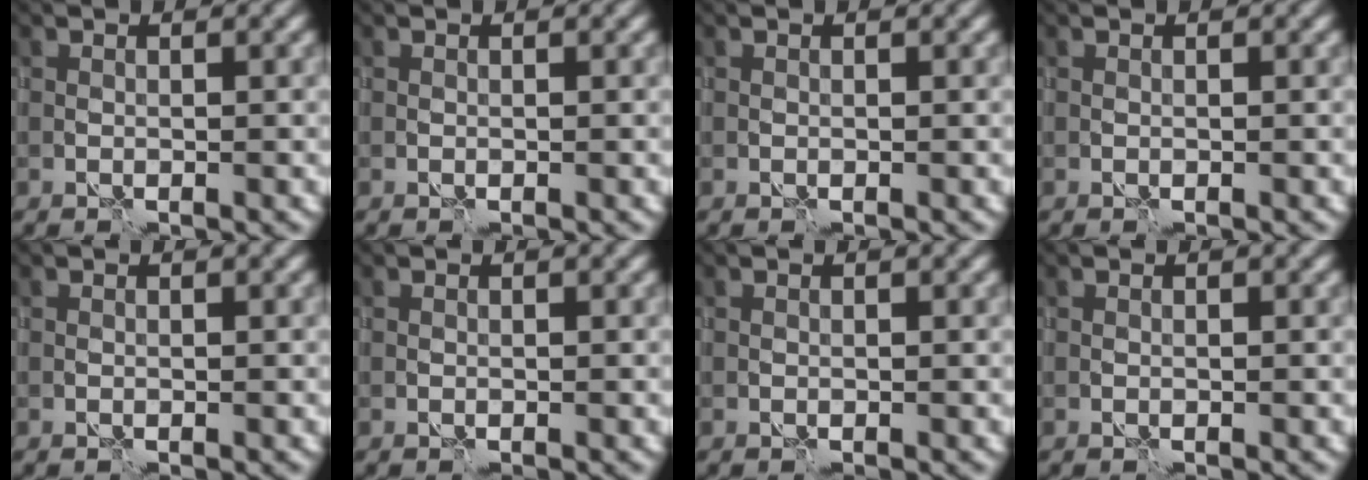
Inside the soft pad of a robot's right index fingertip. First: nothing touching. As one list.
[{"total": 0.0}, {"total": 0.0}, {"total": 0.0}, {"total": 0.0}, {"total": 0.0}, {"total": 0.0}, {"total": 0.0}]